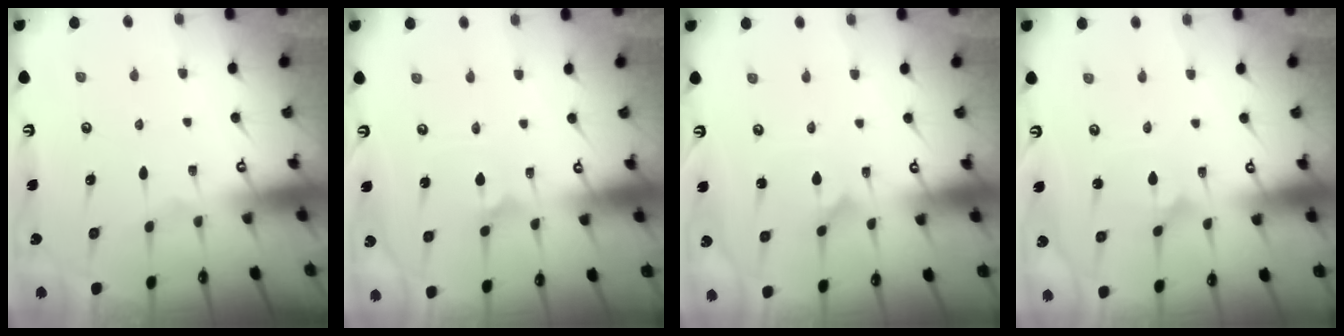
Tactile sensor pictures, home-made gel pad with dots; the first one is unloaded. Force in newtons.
{"total": 2.3, "press": 2.3, "slide": 0.1}
{"total": 1.1, "press": 1.1, "slide": 0.1}
{"total": 1.7, "press": 1.7, "slide": 0.1}